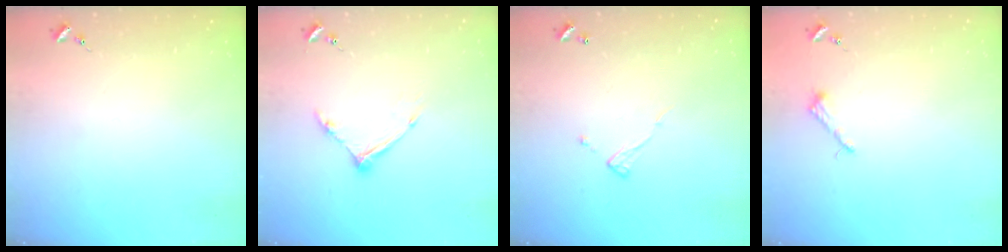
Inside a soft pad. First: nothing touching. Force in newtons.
{"total": 10.0, "press": 9.9, "slide": 0.7}
{"total": 7.0, "press": 7.0, "slide": 0.4}
{"total": 4.2, "press": 4.1, "slide": 0.6}